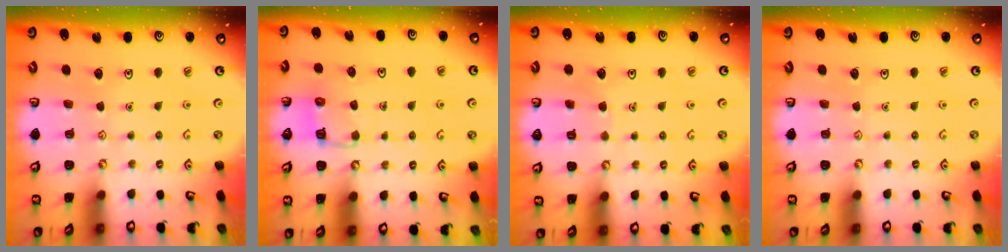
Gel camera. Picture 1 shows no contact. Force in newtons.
{"total": 5.5, "press": 5.5, "slide": 0.6}
{"total": 3.3, "press": 3.3, "slide": 0.3}
{"total": 0.0}